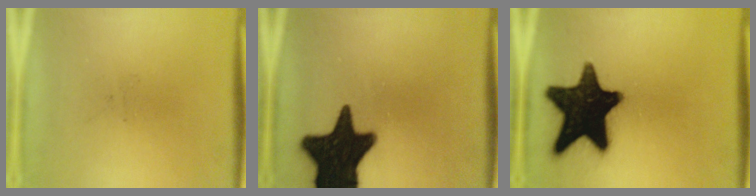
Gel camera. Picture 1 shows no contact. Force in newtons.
{"total": 18.6}
{"total": 18.5}